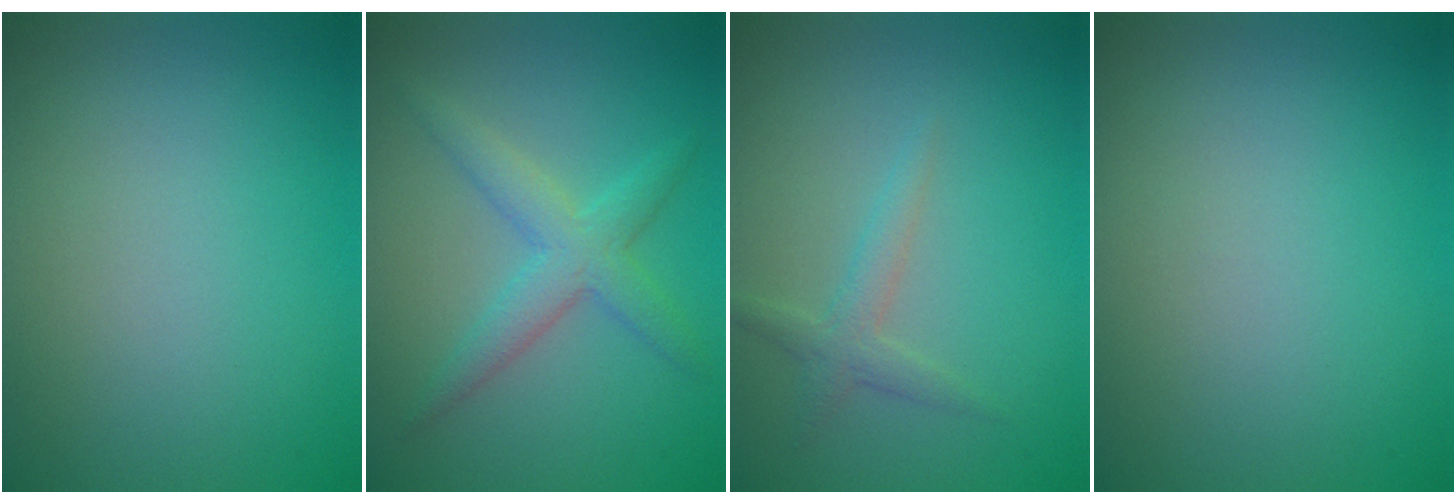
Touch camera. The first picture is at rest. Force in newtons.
{"total": 3.4, "press": 3.4, "slide": 0.1}
{"total": 1.8, "press": 1.8, "slide": 0.1}
{"total": 0.0}